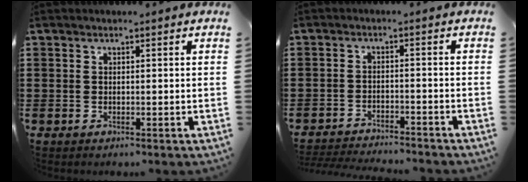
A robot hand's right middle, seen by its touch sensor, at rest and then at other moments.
{"total": 3.0, "force": [-3.0, 0.1, 0.2], "torque": [-0.007, 0.000, -0.064]}